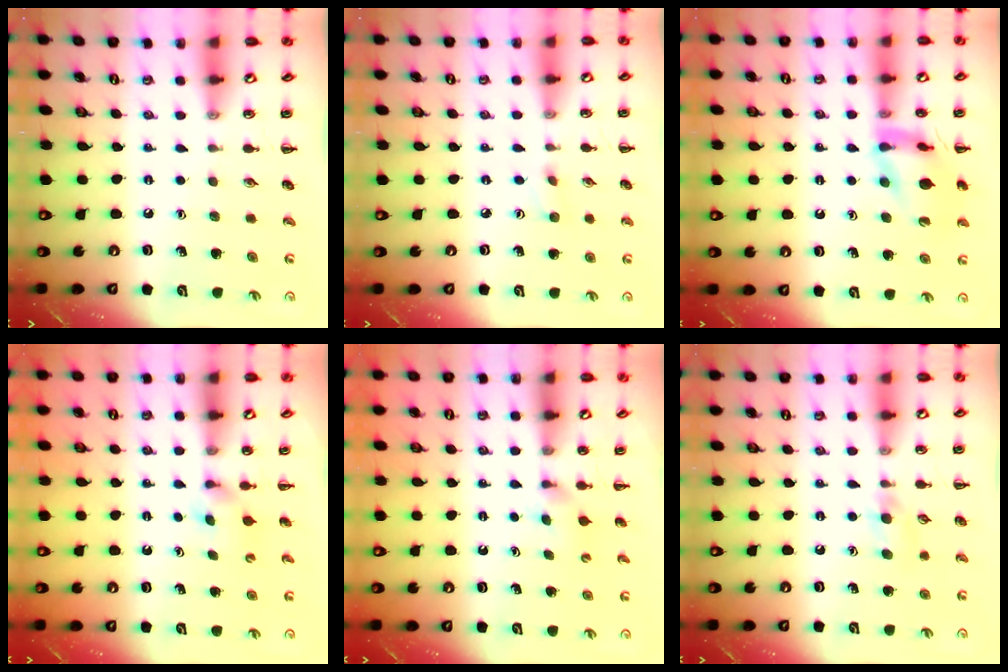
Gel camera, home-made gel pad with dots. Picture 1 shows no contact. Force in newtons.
{"total": 2.3, "press": 2.2, "slide": 0.8}
{"total": 16.0, "press": 15.9, "slide": 1.6}
{"total": 3.0, "press": 2.8, "slide": 0.9}
{"total": 2.5, "press": 2.4, "slide": 0.9}
{"total": 6.1, "press": 5.8, "slide": 1.7}